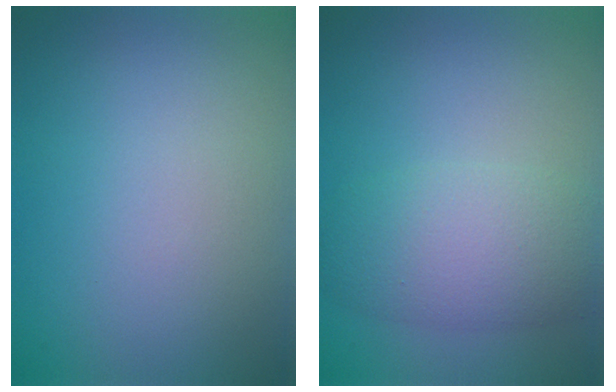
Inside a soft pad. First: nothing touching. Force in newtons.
{"total": 5.3, "press": 5.3, "slide": 0.1}